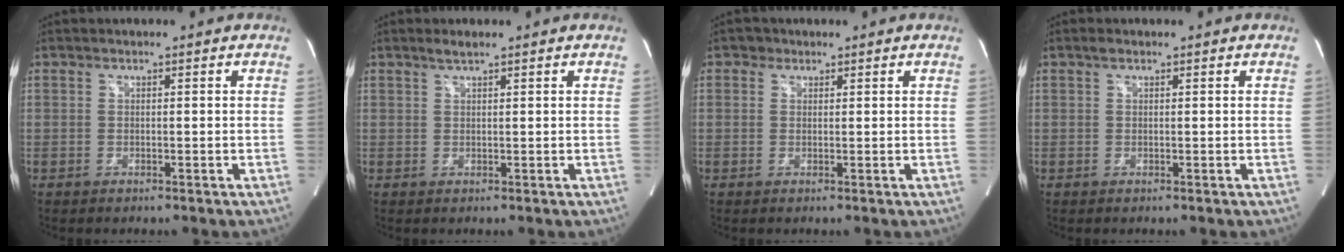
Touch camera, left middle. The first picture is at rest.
{"total": 1.4, "force": [1.2, -0.1, 0.8], "torque": [-0.021, 0.001, 0.025]}
{"total": 1.3, "force": [0.8, 1.0, 0.1], "torque": [0.001, 0.001, 0.009]}
{"total": 0.7, "force": [0.5, 0.2, 0.5], "torque": [-0.013, 0.006, 0.010]}